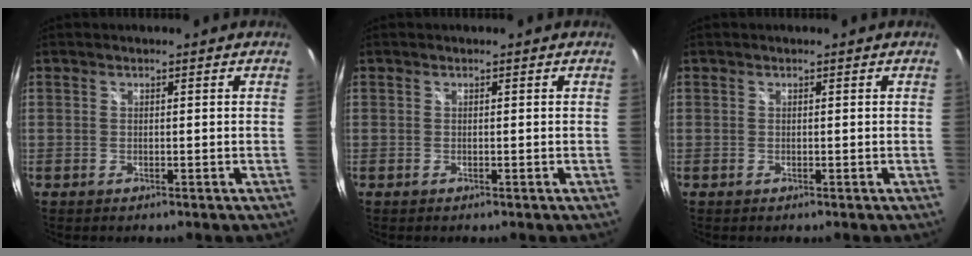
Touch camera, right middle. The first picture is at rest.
{"total": 0.0}
{"total": 0.0}